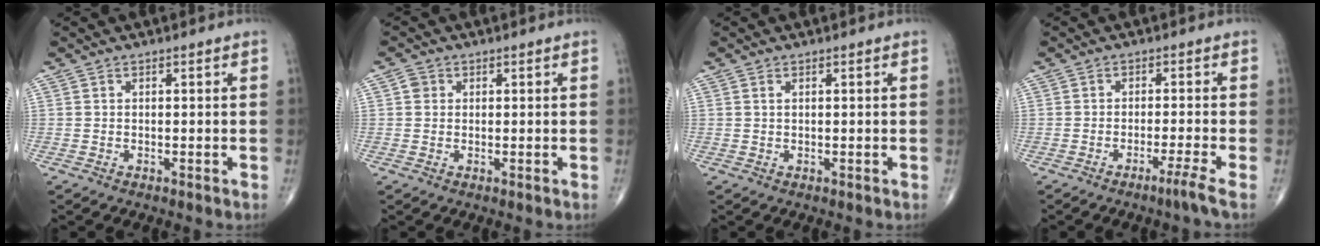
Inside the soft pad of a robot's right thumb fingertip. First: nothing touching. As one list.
[{"total": 1.7, "force": [0.4, 1.6, 0.6], "torque": [-0.004, 0.001, 0.003]}, {"total": 0.6, "force": [0.3, 0.2, 0.5], "torque": [-0.010, 0.004, 0.006]}, {"total": 3.2, "force": [-2.1, -1.1, 2.1], "torque": [-0.047, 0.003, -0.043]}]